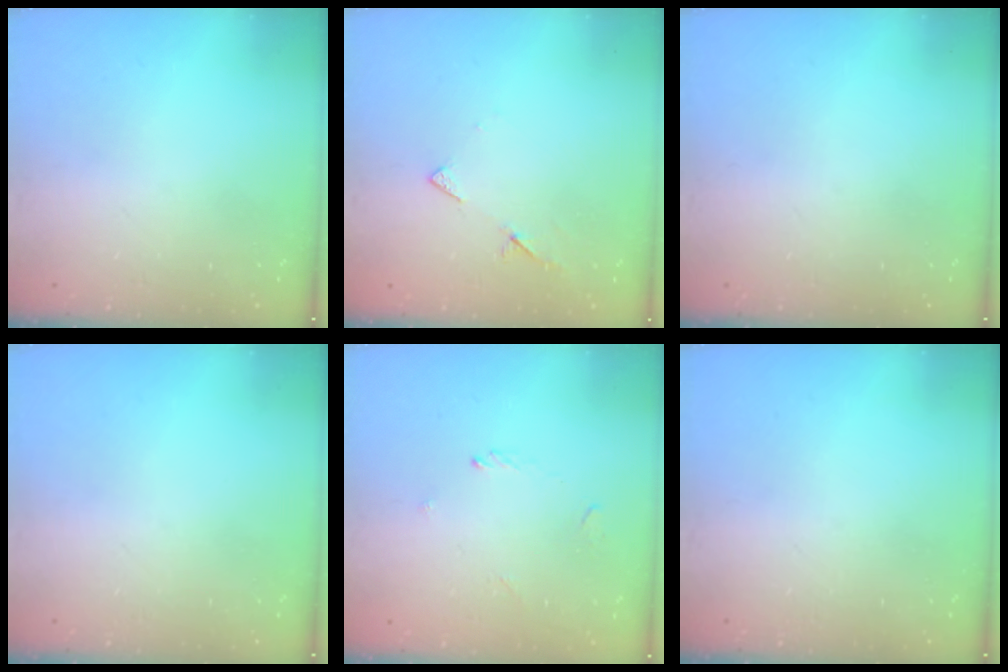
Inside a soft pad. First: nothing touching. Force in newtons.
{"total": 6.5, "press": 6.5, "slide": 0.6}
{"total": 0.0}
{"total": 0.0}
{"total": 1.1, "press": 0.9, "slide": 0.5}
{"total": 0.0}